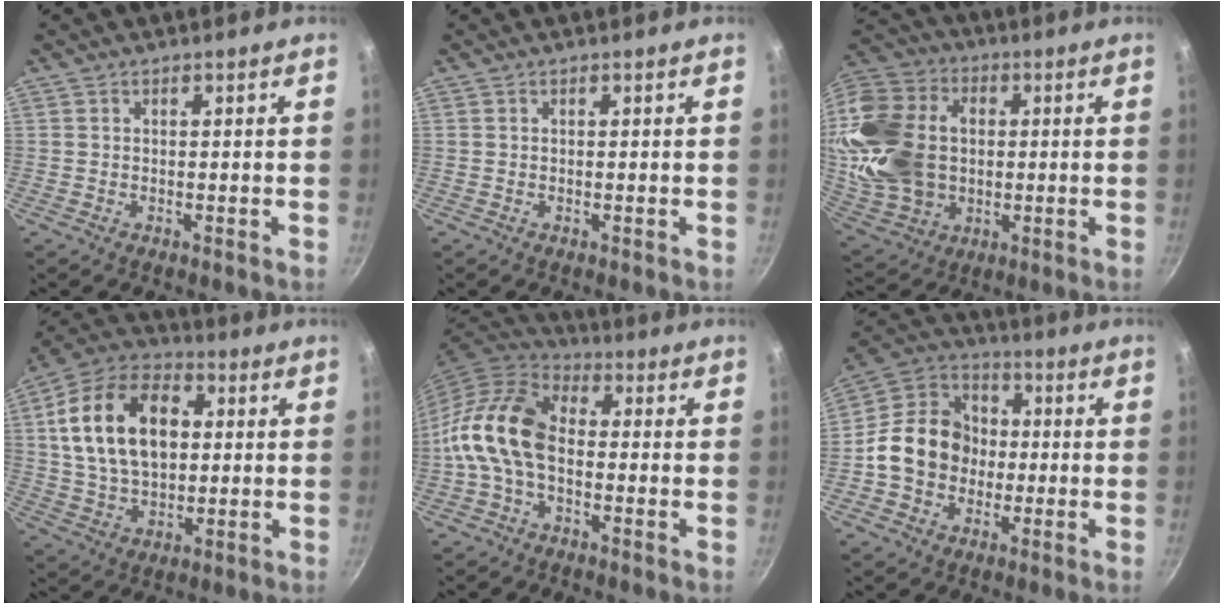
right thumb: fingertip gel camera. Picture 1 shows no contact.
{"total": 0.0}
{"total": 24.7, "force": [1.2, 18.3, 16.5], "torque": [-0.324, 0.019, 0.035]}
{"total": 19.7, "force": [3.4, 12.7, 14.7], "torque": [-0.236, 0.015, 0.051]}
{"total": 13.7, "force": [-1.7, 8.8, 10.3], "torque": [-0.183, 0.037, -0.054]}
{"total": 14.9, "force": [-1.6, 12.6, 7.7], "torque": [-0.098, 0.037, -0.043]}